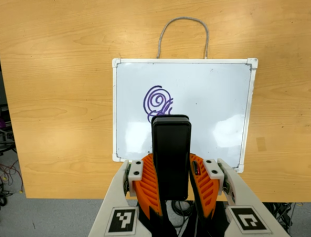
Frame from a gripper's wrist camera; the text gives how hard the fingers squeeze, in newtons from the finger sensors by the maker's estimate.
{"total": 9.4, "left": 6.6, "right": 12.1}